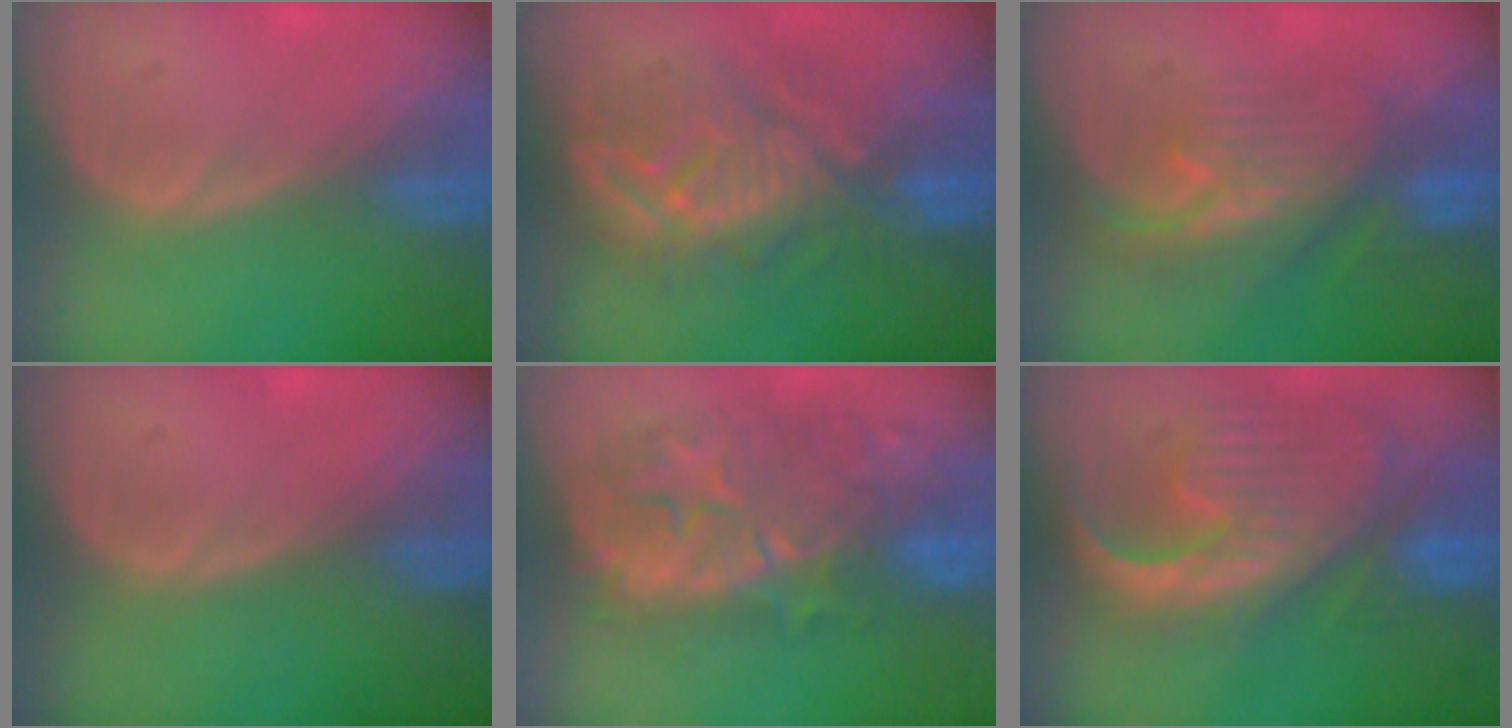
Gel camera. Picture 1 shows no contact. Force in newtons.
{"total": 10.4, "press": 10.1, "slide": 2.8}
{"total": 8.0, "press": 7.8, "slide": 1.9}
{"total": 0.0}
{"total": 11.3, "press": 10.4, "slide": 4.3}
{"total": 13.0, "press": 11.2, "slide": 6.6}